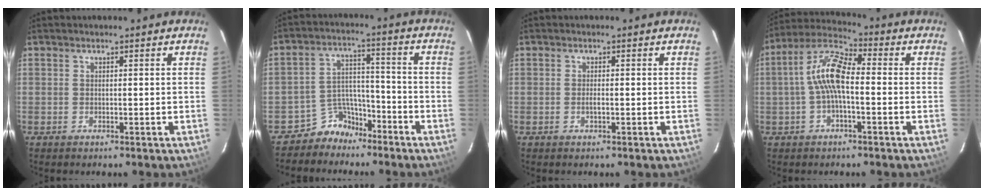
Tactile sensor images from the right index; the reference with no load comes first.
{"total": 6.8, "force": [-5.5, 4.0, 0.4], "torque": [-0.009, 0.034, -0.096]}
{"total": 0.9, "force": [-0.3, 0.2, 0.8], "torque": [-0.015, -0.001, -0.005]}
{"total": 9.1, "force": [-0.9, 3.4, 8.4], "torque": [-0.180, 0.024, -0.022]}